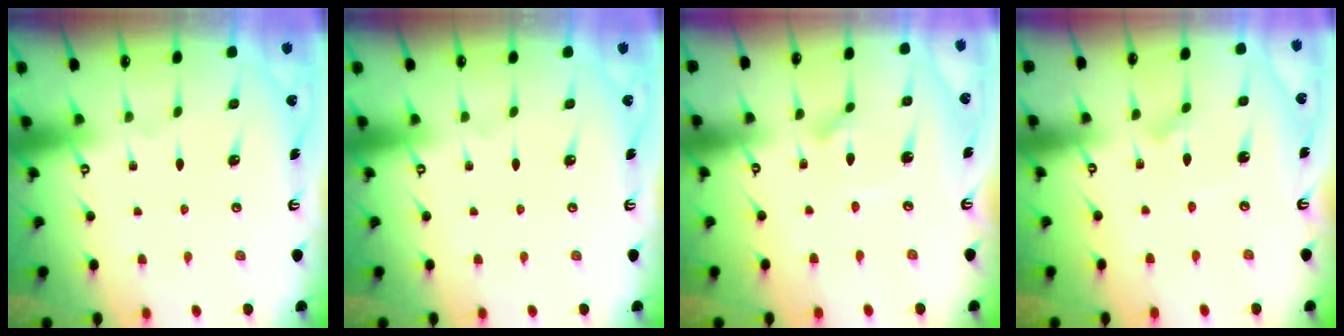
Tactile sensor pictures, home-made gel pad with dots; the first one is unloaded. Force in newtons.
{"total": 0.0}
{"total": 2.9, "press": 2.9, "slide": 0.3}
{"total": 2.5, "press": 2.5, "slide": 0.1}